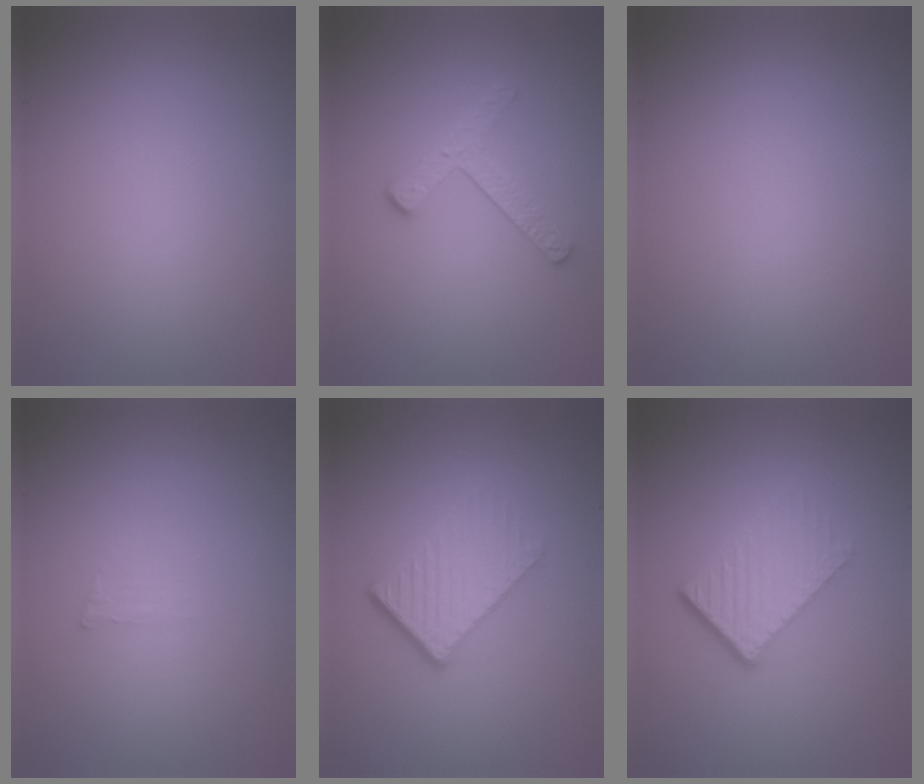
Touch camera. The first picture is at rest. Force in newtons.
{"total": 2.3, "press": 1.7, "slide": 1.6}
{"total": 0.0}
{"total": 0.6, "press": 0.6, "slide": 0.1}
{"total": 4.7, "press": 2.9, "slide": 3.7}
{"total": 4.4, "press": 2.8, "slide": 3.4}